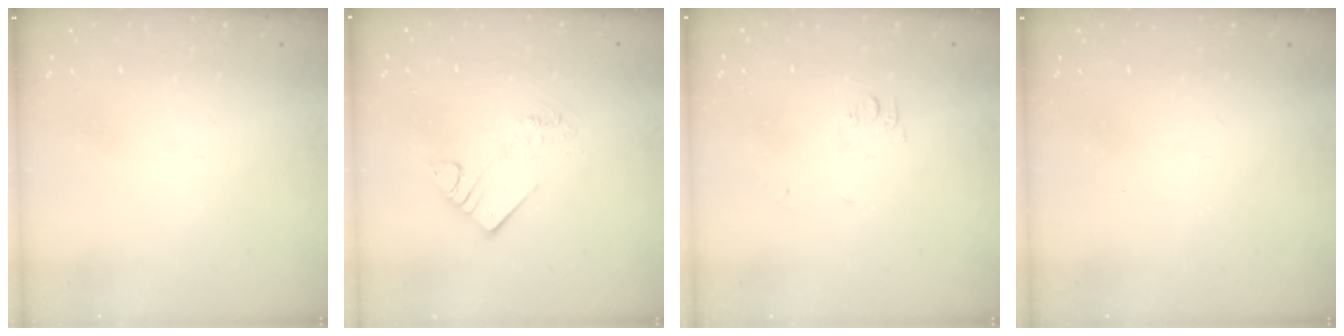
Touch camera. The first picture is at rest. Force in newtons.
{"total": 7.5, "press": 7.5, "slide": 0.4}
{"total": 5.7, "press": 5.7, "slide": 0.6}
{"total": 2.1, "press": 2.0, "slide": 0.4}